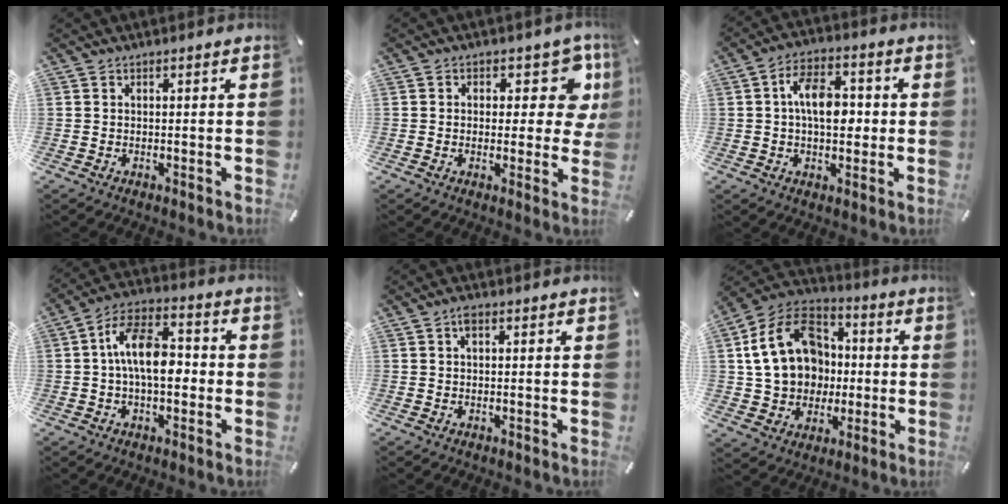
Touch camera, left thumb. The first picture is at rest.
{"total": 9.2, "force": [3.2, 5.9, 6.2], "torque": [-0.063, -0.019, 0.052]}
{"total": 10.0, "force": [0.2, 6.0, 8.0], "torque": [-0.125, 0.009, 0.004]}
{"total": 12.3, "force": [-0.9, 6.7, 10.2], "torque": [-0.176, 0.012, -0.012]}
{"total": 1.5, "force": [0.6, 0.8, 1.2], "torque": [-0.026, 0.004, 0.009]}
{"total": 19.3, "force": [0.6, 16.4, 10.2], "torque": [-0.203, 0.014, 0.021]}